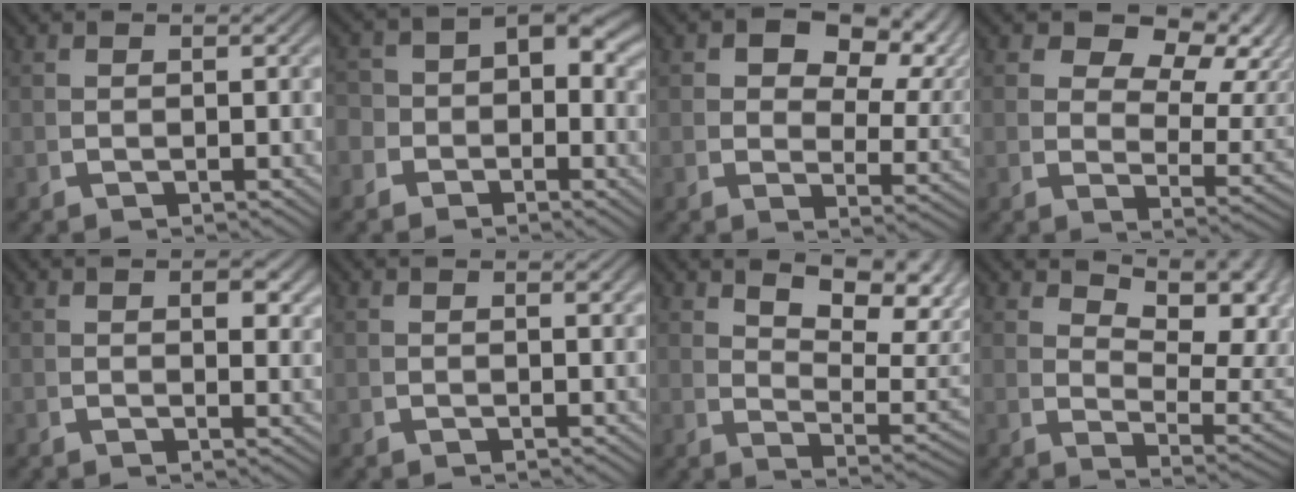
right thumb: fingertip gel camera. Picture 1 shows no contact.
{"total": 5.7, "force": [-0.8, 4.7, 3.1], "torque": [-0.048, -0.012, -0.015]}
{"total": 7.6, "force": [2.7, 4.7, 5.3], "torque": [-0.075, -0.006, 0.040]}
{"total": 8.0, "force": [3.6, 4.8, 5.4], "torque": [-0.077, -0.015, 0.059]}
{"total": 1.9, "force": [0.7, 0.9, 1.6], "torque": [-0.020, -0.004, 0.010]}
{"total": 0.6, "force": [0.2, 0.0, 0.5], "torque": [-0.006, 0.000, 0.005]}
{"total": 7.6, "force": [3.0, 3.6, 6.1], "torque": [-0.088, -0.009, 0.059]}
{"total": 7.1, "force": [2.3, 3.6, 5.6], "torque": [-0.086, -0.016, 0.052]}